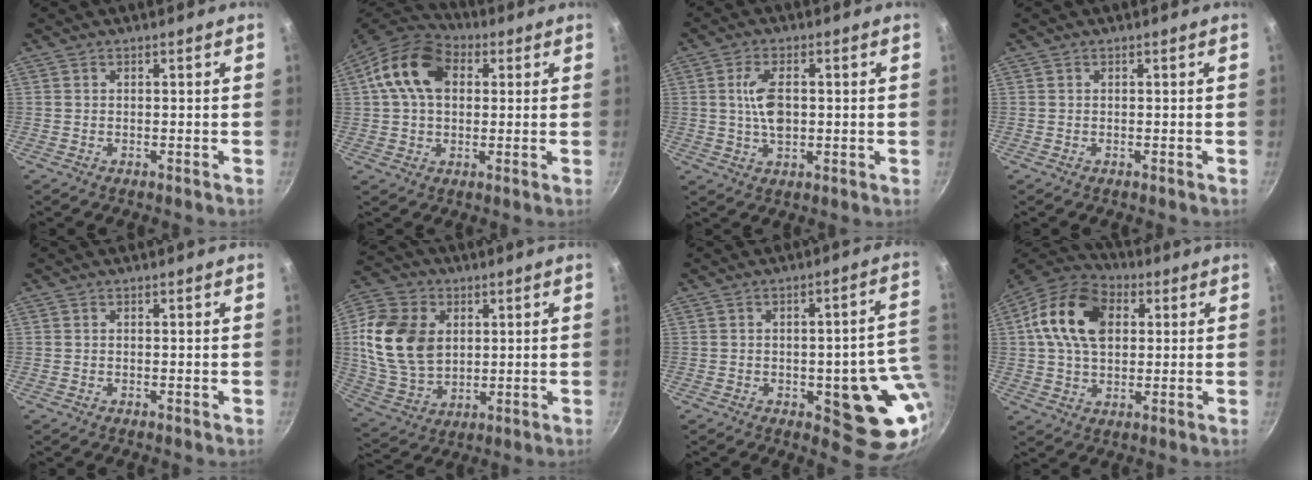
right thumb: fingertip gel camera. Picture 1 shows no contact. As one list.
[{"total": 13.5, "force": [3.1, 9.4, 9.1], "torque": [-0.139, 0.016, 0.035]}, {"total": 6.9, "force": [0.6, 3.6, 5.8], "torque": [-0.106, 0.004, 0.011]}, {"total": 0.0}, {"total": 0.0}, {"total": 16.6, "force": [2.9, 12.2, 10.9], "torque": [-0.191, -0.008, 0.063]}, {"total": 15.4, "force": [-2.1, 6.5, 13.8], "torque": [-0.109, 0.002, -0.024]}, {"total": 16.2, "force": [3.6, 11.0, 11.3], "torque": [-0.182, 0.014, 0.046]}]